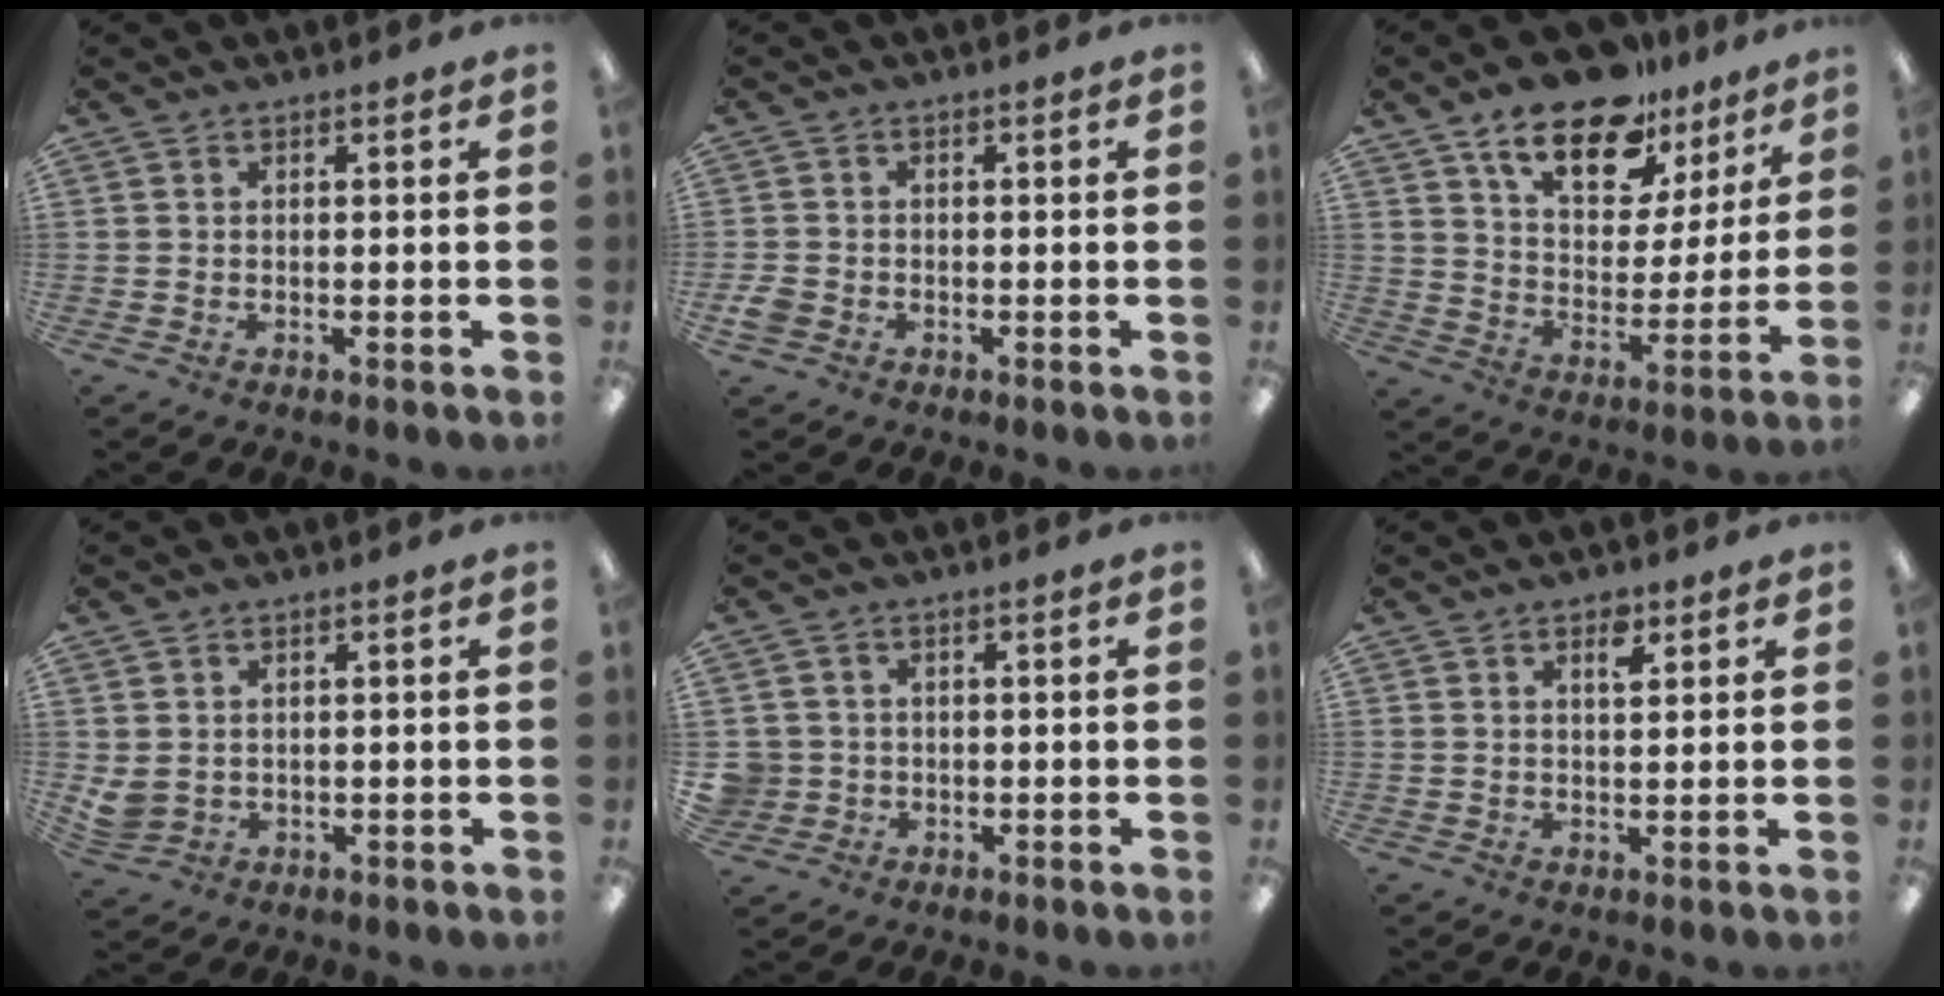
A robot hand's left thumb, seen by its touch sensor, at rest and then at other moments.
{"total": 2.6, "force": [-1.2, 2.1, 1.1], "torque": [-0.024, 0.004, -0.023]}
{"total": 18.7, "force": [12.9, 9.0, 10.1], "torque": [-0.164, -0.068, 0.224]}
{"total": 3.7, "force": [1.5, 3.0, 1.5], "torque": [-0.041, -0.003, 0.029]}
{"total": 3.5, "force": [0.0, 3.5, 0.3], "torque": [-0.013, 0.009, 0.000]}
{"total": 3.3, "force": [2.2, 1.3, 2.2], "torque": [-0.024, -0.007, 0.032]}